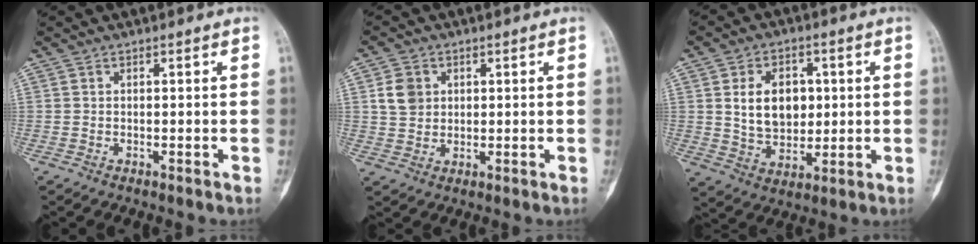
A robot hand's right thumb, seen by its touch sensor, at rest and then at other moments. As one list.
[{"total": 5.2, "force": [1.5, 4.3, 2.4], "torque": [-0.026, -0.002, 0.027]}, {"total": 11.1, "force": [1.9, 7.8, 7.6], "torque": [-0.088, -0.011, 0.042]}]